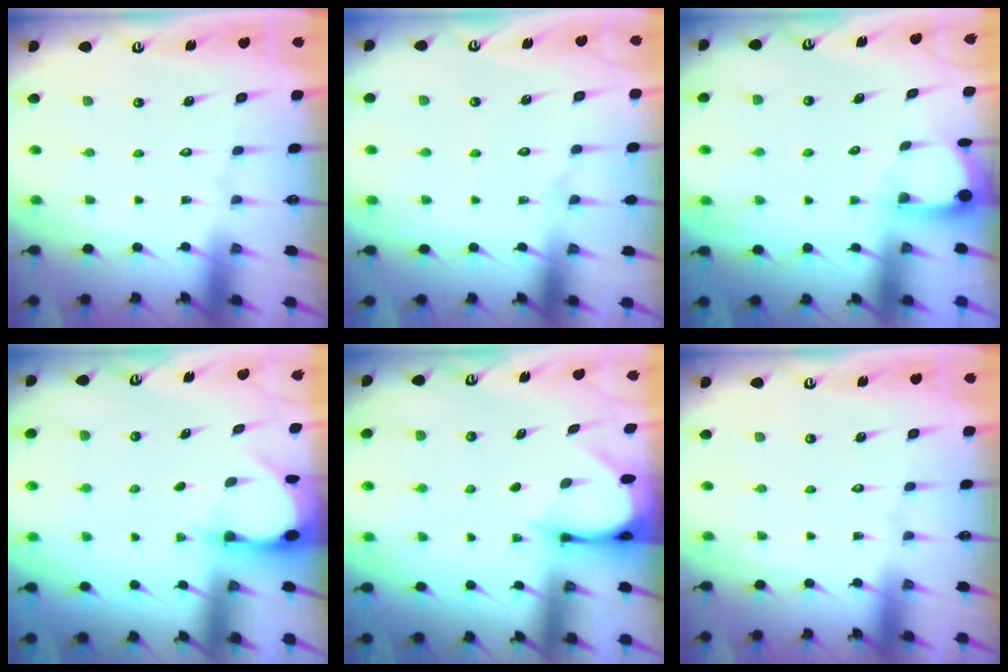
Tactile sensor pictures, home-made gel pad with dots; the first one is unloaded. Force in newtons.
{"total": 4.1, "press": 4.1, "slide": 0.4}
{"total": 2.8, "press": 2.8, "slide": 0.3}
{"total": 3.2, "press": 3.2, "slide": 0.4}
{"total": 3.4, "press": 3.4, "slide": 0.3}
{"total": 0.0}